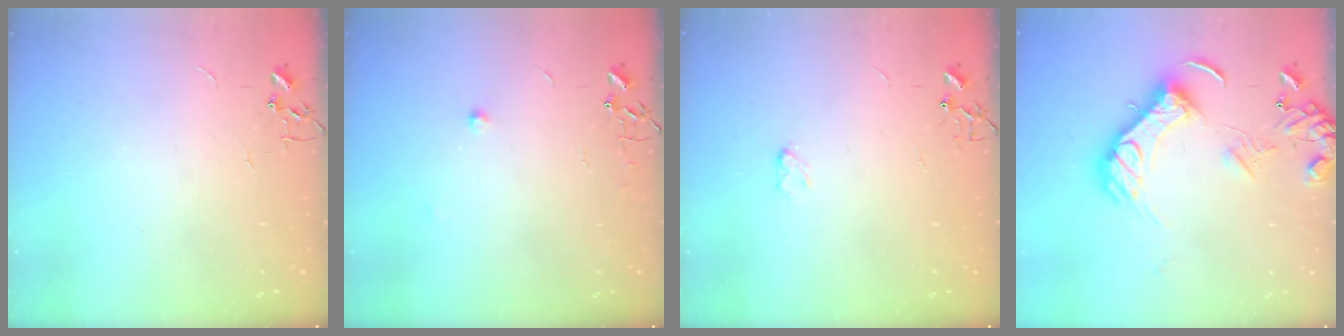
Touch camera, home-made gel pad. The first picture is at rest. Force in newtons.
{"total": 6.2, "press": 6.2, "slide": 0.5}
{"total": 2.9, "press": 2.9, "slide": 0.5}
{"total": 15.7, "press": 15.6, "slide": 1.9}